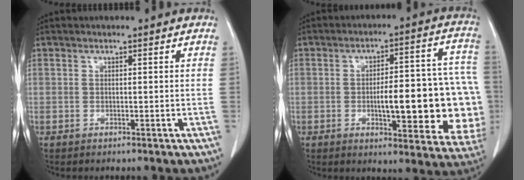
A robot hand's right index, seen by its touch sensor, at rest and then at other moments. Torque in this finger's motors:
{"motor_torque": [1.05, -0.10, 0.38, 0.12]}